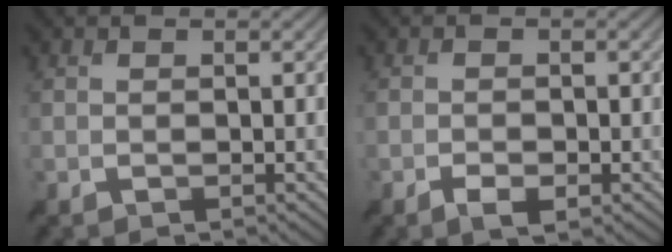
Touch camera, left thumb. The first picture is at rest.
{"total": 2.1, "force": [-1.3, 0.7, 1.5], "torque": [-0.023, -0.003, -0.023]}